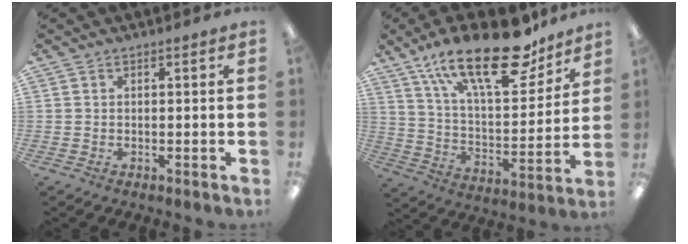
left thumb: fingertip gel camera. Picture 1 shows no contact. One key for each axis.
{"total": 25.8, "fx": 16.6, "fy": 10.2, "fz": 16.9, "tx": -0.267, "ty": -0.091, "tz": 0.280}